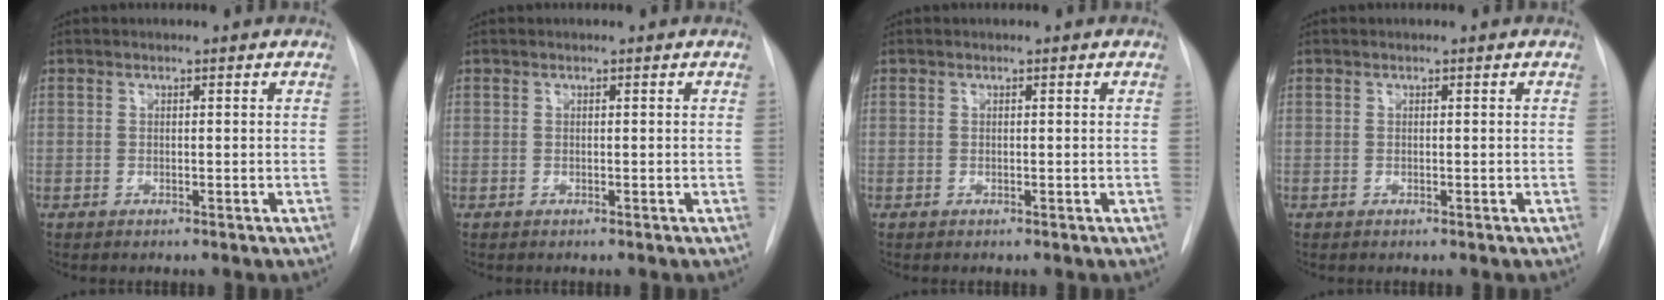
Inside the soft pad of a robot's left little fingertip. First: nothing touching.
{"total": 0.0}
{"total": 0.0}
{"total": 0.0}